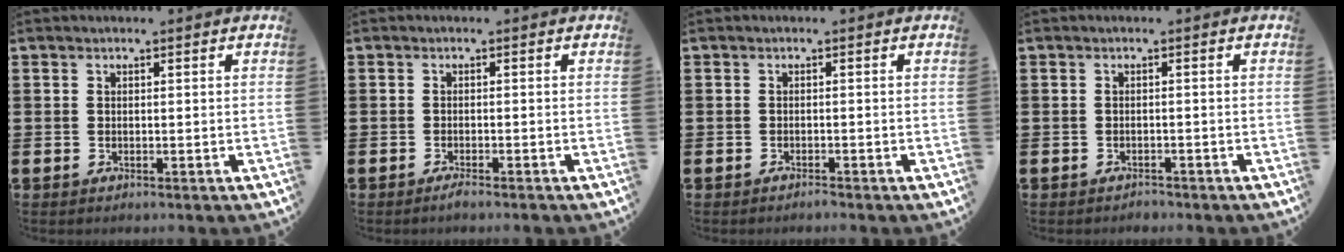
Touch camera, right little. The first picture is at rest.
{"total": 0.9, "force": [-0.7, 0.0, 0.6], "torque": [-0.009, -0.002, -0.013]}
{"total": 0.6, "force": [-0.6, 0.0, -0.1], "torque": [-0.001, -0.002, -0.012]}
{"total": 0.6, "force": [-0.6, 0.1, -0.1], "torque": [-0.001, 0.000, -0.013]}